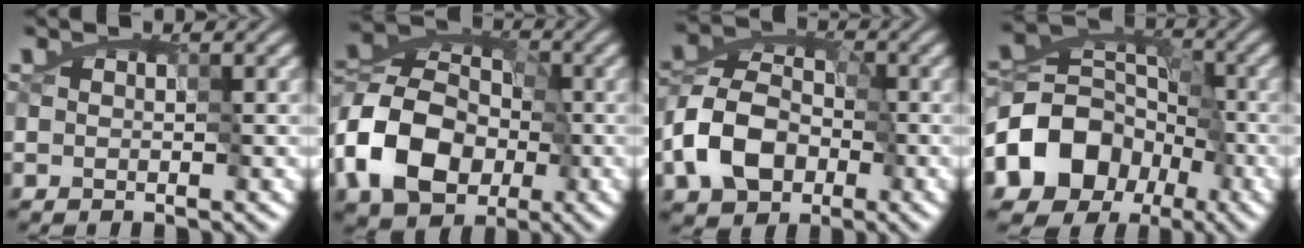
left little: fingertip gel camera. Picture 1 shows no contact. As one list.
[{"total": 9.1, "force": [-4.8, 6.2, 4.5], "torque": [-0.086, 0.007, -0.099]}, {"total": 6.3, "force": [-3.9, 4.0, 2.8], "torque": [-0.053, 0.004, -0.080]}, {"total": 10.5, "force": [-5.6, 7.7, 4.3], "torque": [-0.080, -0.005, -0.107]}]